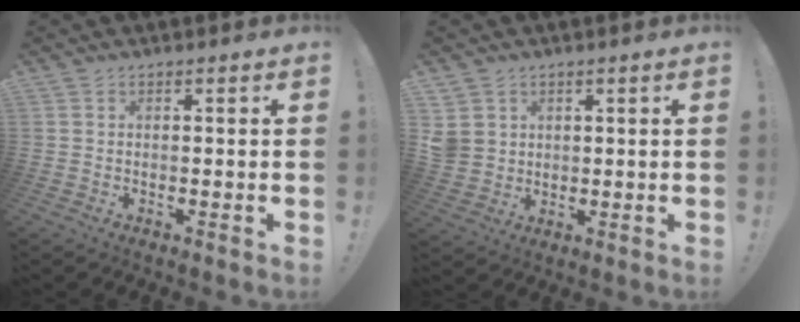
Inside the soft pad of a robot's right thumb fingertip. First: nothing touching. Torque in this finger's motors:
{"motor_torque": [0.59, 0.66, 0.26, 0.17, 0.10]}